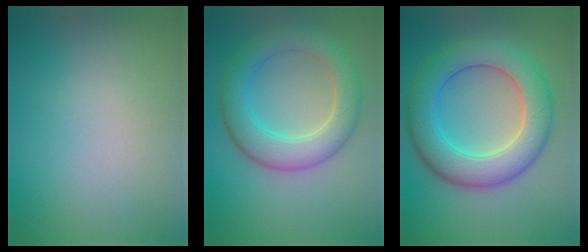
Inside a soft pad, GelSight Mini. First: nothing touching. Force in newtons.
{"total": 5.7, "press": 5.7, "slide": 0.2}
{"total": 8.4, "press": 8.4, "slide": 0.5}